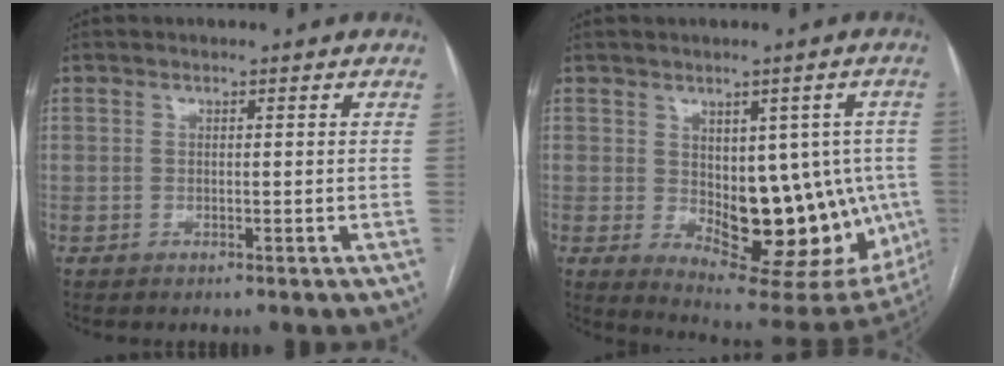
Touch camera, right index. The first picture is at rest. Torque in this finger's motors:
{"motor_torque": [1.23, -0.60, 0.70, 0.10]}